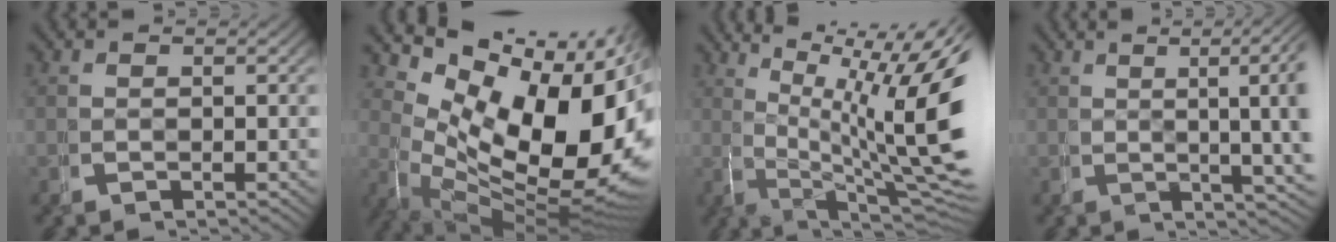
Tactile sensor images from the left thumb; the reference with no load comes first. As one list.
[{"total": 22.2, "force": [-0.1, 14.1, 17.1], "torque": [-0.265, -0.051, 0.024]}, {"total": 13.8, "force": [0.8, 7.7, 11.4], "torque": [-0.179, -0.036, 0.020]}, {"total": 9.6, "force": [2.7, 4.2, 8.2], "torque": [-0.083, 0.025, 0.028]}]